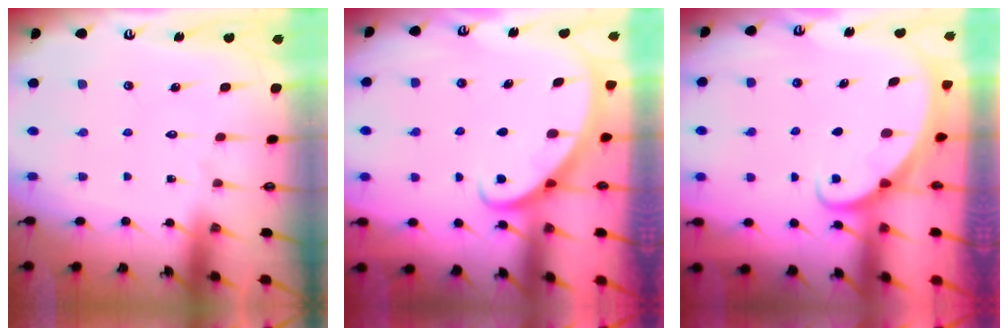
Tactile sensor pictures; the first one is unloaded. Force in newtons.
{"total": 2.7, "press": 2.7, "slide": 0.2}
{"total": 1.8, "press": 1.8, "slide": 0.1}